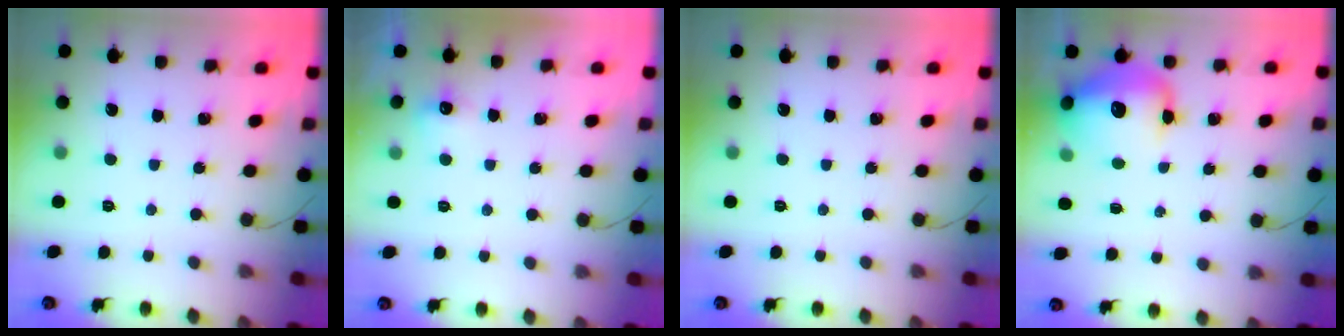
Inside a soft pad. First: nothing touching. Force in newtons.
{"total": 7.0, "press": 4.3, "slide": 5.6}
{"total": 0.0}
{"total": 14.9, "press": 14.4, "slide": 4.1}